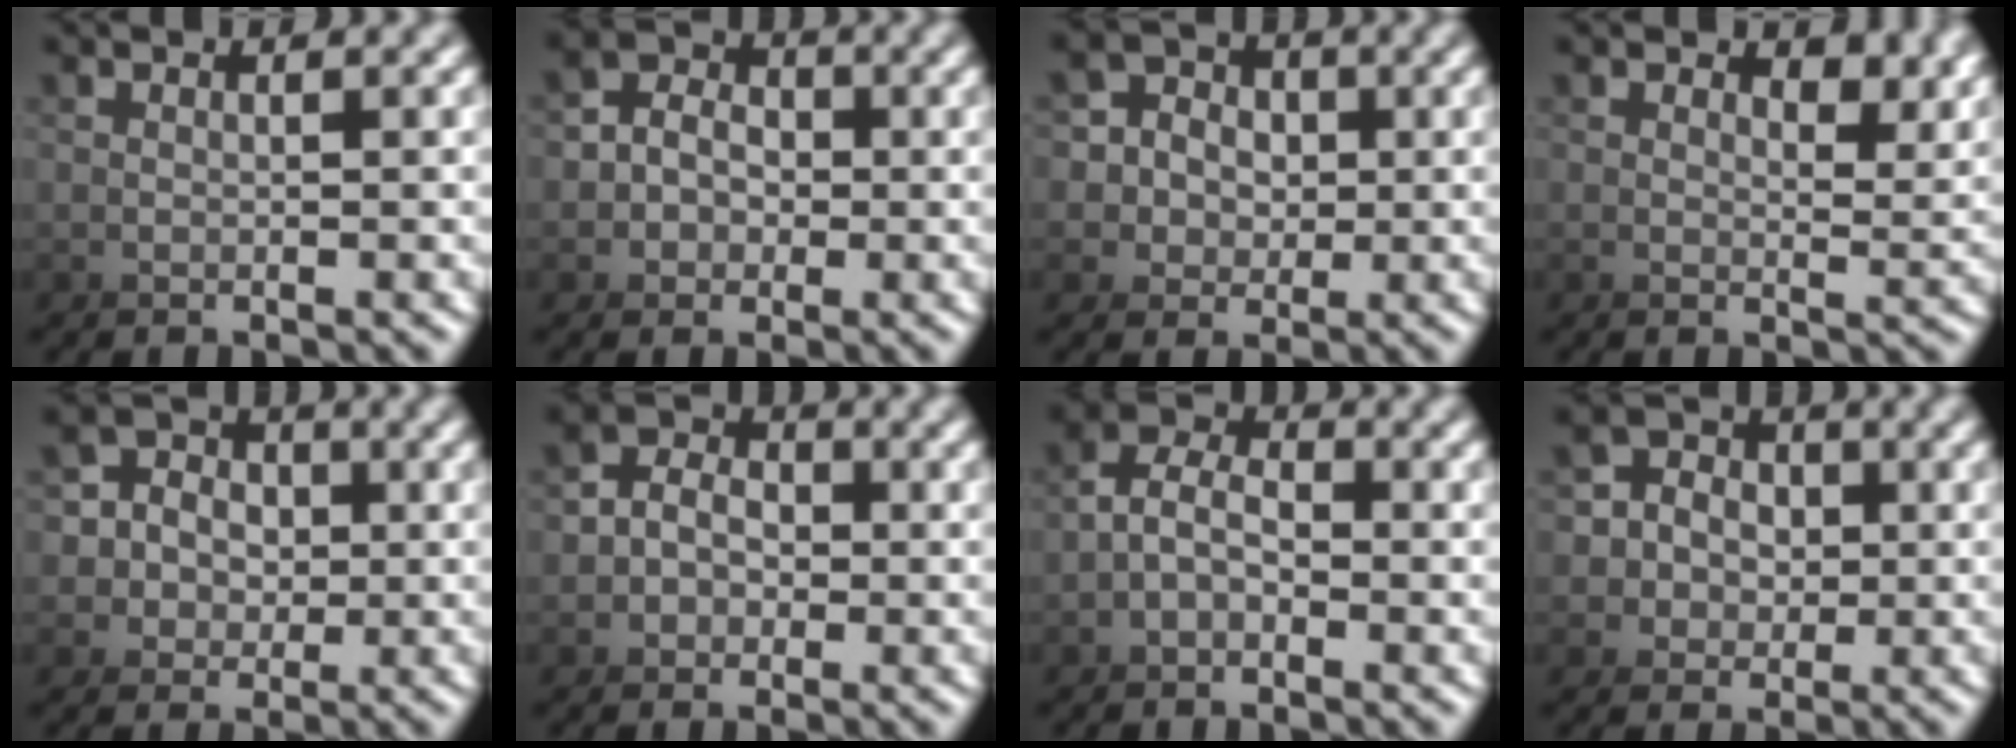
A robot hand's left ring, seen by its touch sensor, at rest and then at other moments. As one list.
[{"total": 3.0, "force": [-0.8, 1.9, -2.2], "torque": [0.021, -0.012, -0.013]}, {"total": 4.2, "force": [0.5, 4.1, -0.6], "torque": [0.001, -0.014, 0.007]}, {"total": 3.2, "force": [3.2, 0.5, 0.3], "torque": [0.008, 0.023, 0.035]}, {"total": 4.2, "force": [0.4, 4.1, -0.6], "torque": [0.001, -0.014, 0.005]}, {"total": 3.1, "force": [-1.3, 1.4, -2.5], "torque": [0.022, -0.013, -0.020]}, {"total": 3.4, "force": [-2.3, 2.1, -1.3], "torque": [-0.015, -0.004, -0.051]}, {"total": 3.9, "force": [0.3, 3.8, -0.9], "torque": [0.005, -0.014, 0.005]}]